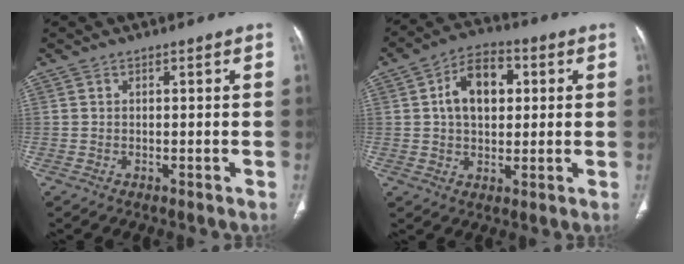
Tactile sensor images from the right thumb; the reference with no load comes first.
{"total": 10.8, "force": [2.2, 7.0, 7.9], "torque": [-0.111, 0.012, 0.032]}